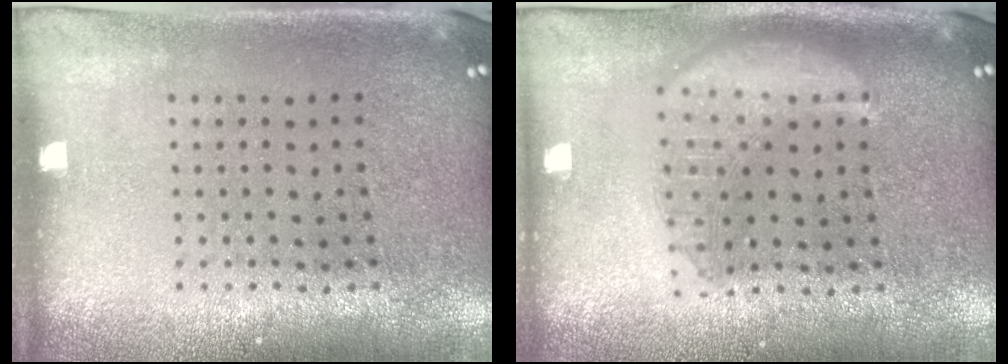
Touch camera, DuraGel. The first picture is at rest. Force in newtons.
{"total": 2.8, "press": 2.8, "slide": 0.3}